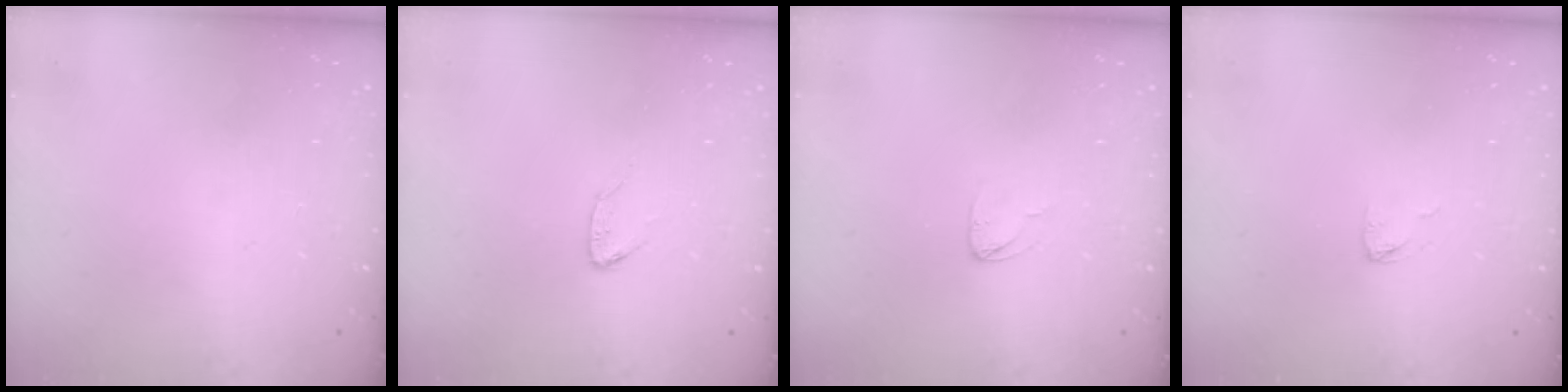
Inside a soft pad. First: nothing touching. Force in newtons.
{"total": 3.8, "press": 3.8, "slide": 0.3}
{"total": 2.6, "press": 2.6, "slide": 0.1}
{"total": 2.8, "press": 2.7, "slide": 0.2}